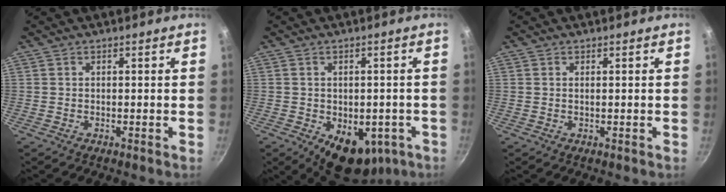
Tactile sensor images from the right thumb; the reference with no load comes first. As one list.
[{"total": 11.9, "force": [-4.3, 7.6, 8.1], "torque": [-0.062, -0.002, -0.040]}, {"total": 0.5, "force": [0.1, 0.1, 0.5], "torque": [-0.010, -0.001, 0.003]}]